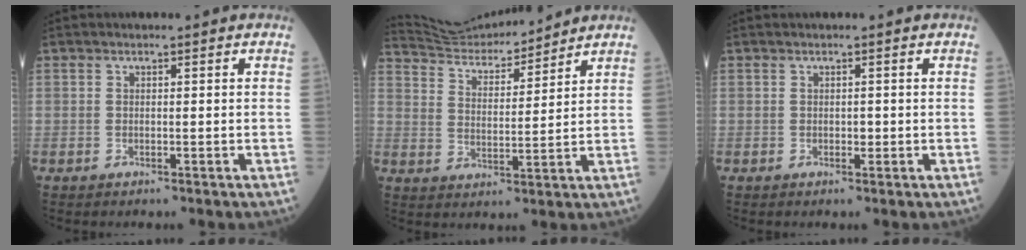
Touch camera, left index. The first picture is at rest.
{"total": 11.7, "force": [11.4, 1.0, 2.7], "torque": [-0.057, 0.008, 0.198]}
{"total": 0.8, "force": [-0.6, 0.5, 0.4], "torque": [-0.002, -0.004, -0.014]}